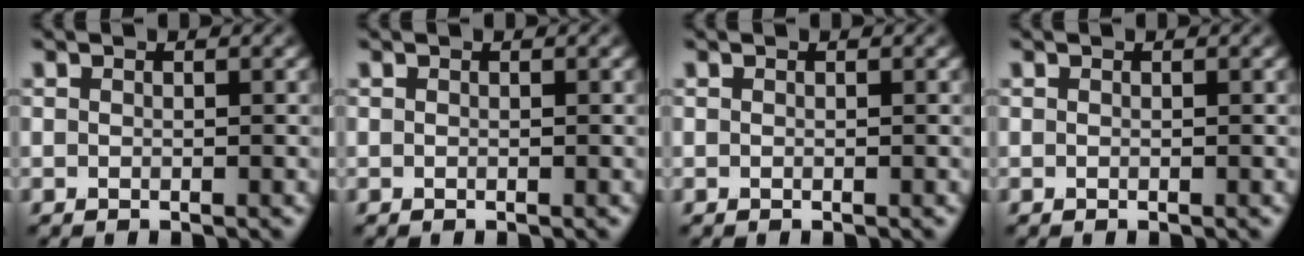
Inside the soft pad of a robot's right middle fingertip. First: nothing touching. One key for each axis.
{"total": 0.0}
{"total": 0.0}
{"total": 0.0}